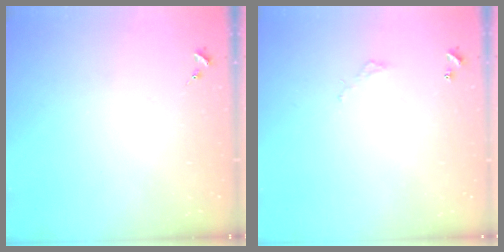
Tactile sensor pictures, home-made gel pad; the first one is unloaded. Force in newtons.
{"total": 2.8, "press": 2.8, "slide": 0.2}